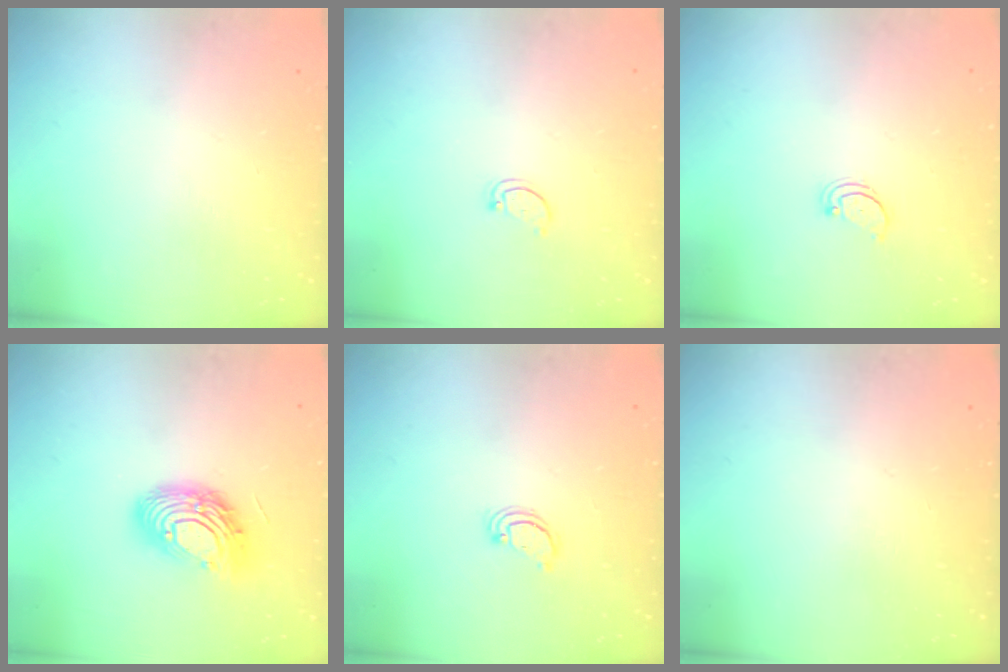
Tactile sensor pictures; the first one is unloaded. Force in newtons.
{"total": 2.6, "press": 2.5, "slide": 0.4}
{"total": 2.4, "press": 2.3, "slide": 0.5}
{"total": 15.0, "press": 15.0, "slide": 1.2}
{"total": 2.6, "press": 2.6, "slide": 0.2}
{"total": 0.0}